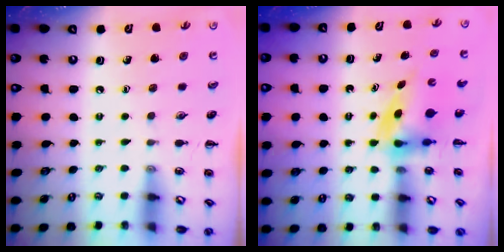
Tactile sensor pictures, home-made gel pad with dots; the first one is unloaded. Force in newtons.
{"total": 5.2, "press": 5.1, "slide": 0.6}